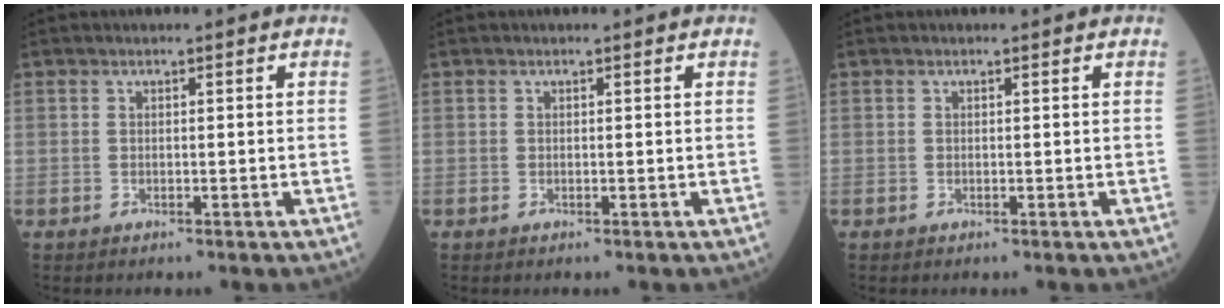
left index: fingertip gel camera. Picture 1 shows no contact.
{"total": 0.0}
{"total": 0.0}